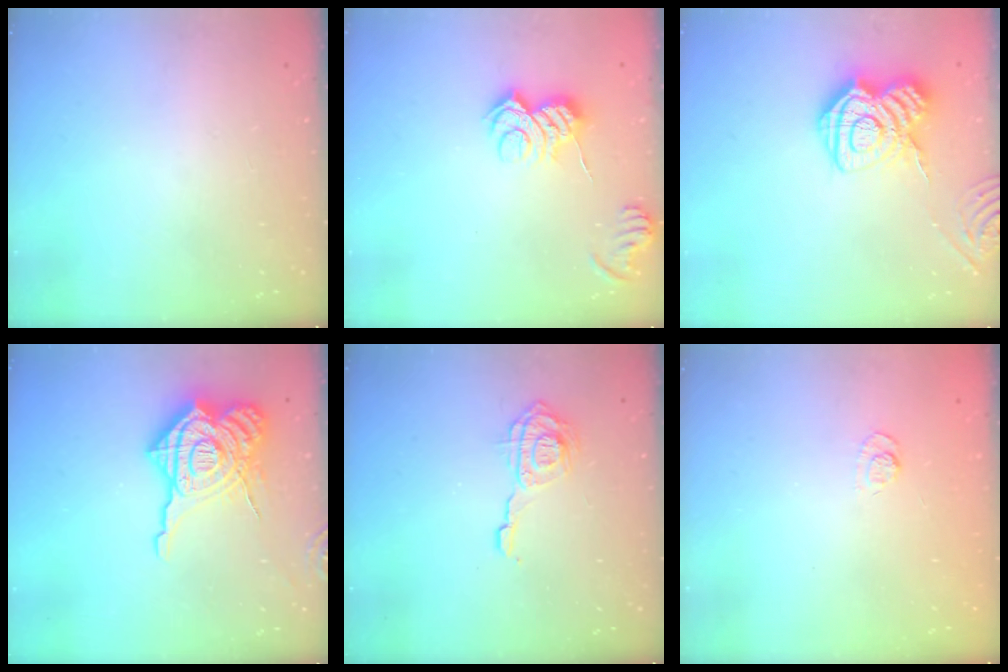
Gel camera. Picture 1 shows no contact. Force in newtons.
{"total": 8.3, "press": 8.2, "slide": 0.8}
{"total": 13.3, "press": 13.3, "slide": 0.8}
{"total": 23.6, "press": 23.4, "slide": 2.7}
{"total": 10.3, "press": 10.3, "slide": 1.0}
{"total": 3.6, "press": 3.3, "slide": 1.4}